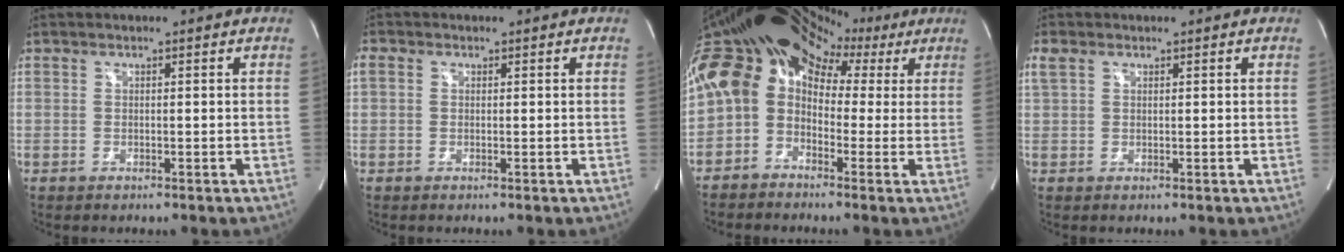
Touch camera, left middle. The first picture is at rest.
{"total": 2.3, "force": [0.6, 1.9, 1.2], "torque": [-0.046, 0.023, 0.015]}
{"total": 22.0, "force": [5.4, 17.7, 11.8], "torque": [-0.278, 0.133, 0.075]}
{"total": 2.8, "force": [1.4, 1.8, 1.6], "torque": [-0.056, 0.026, 0.036]}